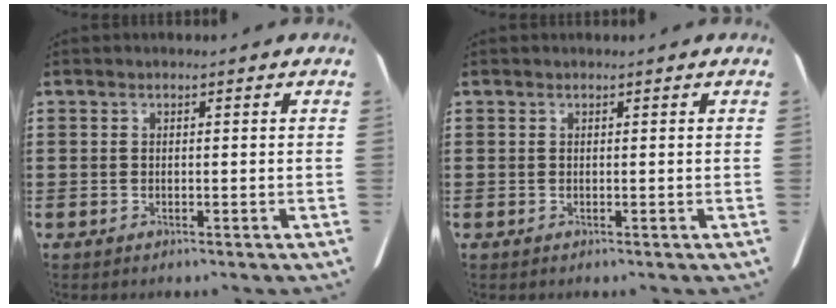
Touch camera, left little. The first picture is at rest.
{"total": 0.0}